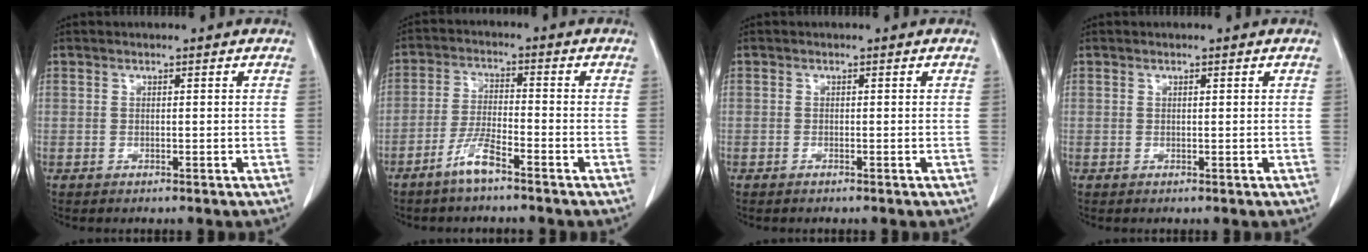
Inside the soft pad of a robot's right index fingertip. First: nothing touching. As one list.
[{"total": 5.3, "force": [-3.7, 0.5, 3.7], "torque": [-0.078, -0.004, -0.074]}, {"total": 0.0}, {"total": 0.0}]